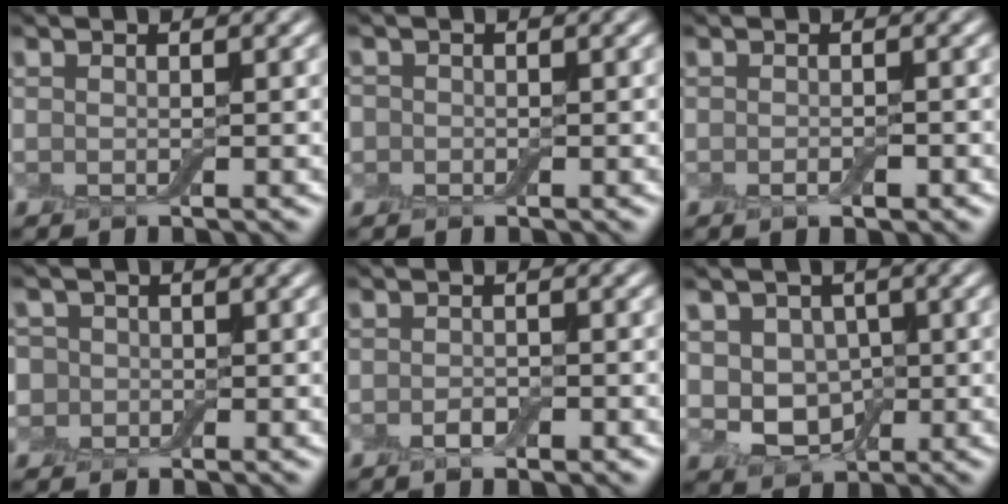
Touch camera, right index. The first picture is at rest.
{"total": 1.1, "force": [-0.2, 1.1, 0.1], "torque": [0.006, -0.003, -0.008]}
{"total": 1.1, "force": [-0.4, 0.5, 0.8], "torque": [-0.013, 0.000, -0.006]}
{"total": 4.1, "force": [0.6, 3.8, 1.5], "torque": [-0.015, 0.024, -0.024]}
{"total": 1.4, "force": [-0.7, 0.7, 1.0], "torque": [-0.019, 0.000, -0.013]}
{"total": 4.2, "force": [0.3, 3.4, 2.4], "torque": [-0.036, -0.007, 0.007]}